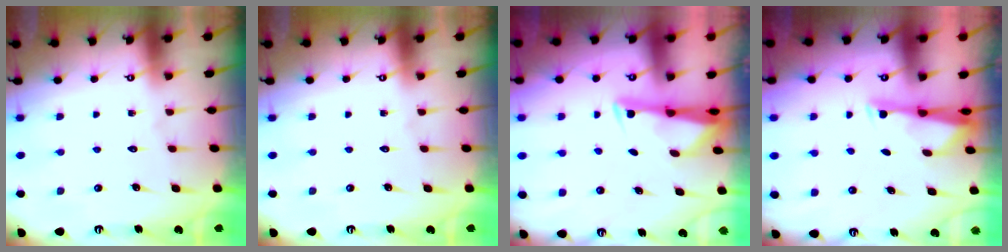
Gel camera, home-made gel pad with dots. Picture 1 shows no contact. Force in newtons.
{"total": 0.0}
{"total": 2.7, "press": 2.7, "slide": 0.4}
{"total": 2.8, "press": 2.8, "slide": 0.5}